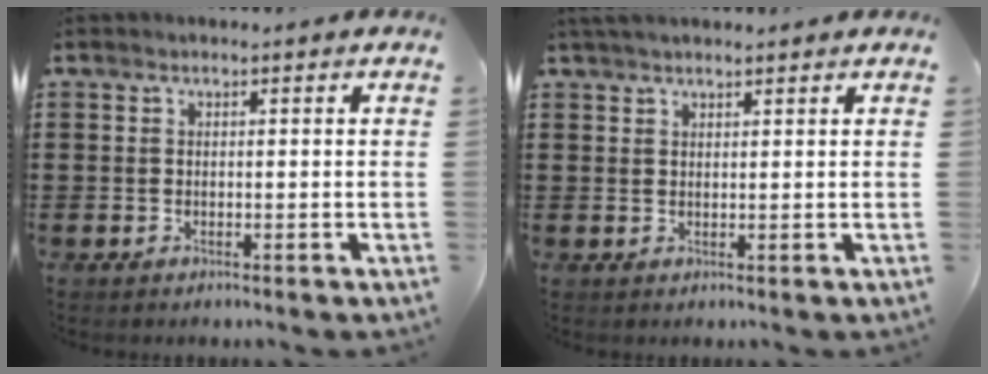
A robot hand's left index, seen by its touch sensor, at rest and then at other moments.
{"total": 1.8, "force": [1.7, 0.2, 0.7], "torque": [-0.017, 0.003, 0.032]}